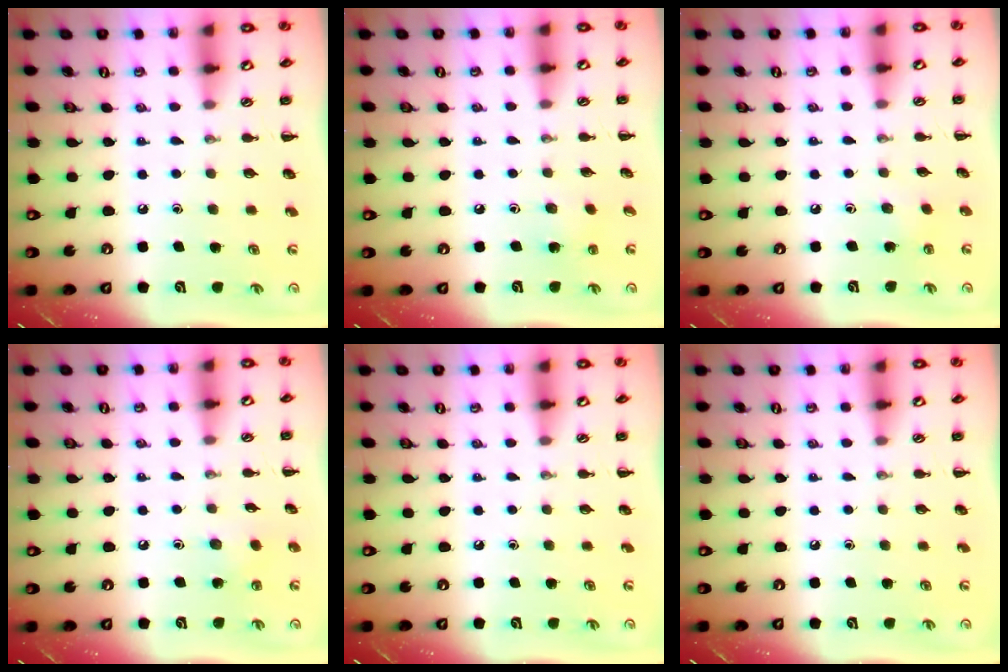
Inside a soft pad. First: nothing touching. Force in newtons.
{"total": 4.4, "press": 4.2, "slide": 1.4}
{"total": 2.2, "press": 2.0, "slide": 0.8}
{"total": 5.1, "press": 4.8, "slide": 1.6}
{"total": 0.0}
{"total": 0.0}